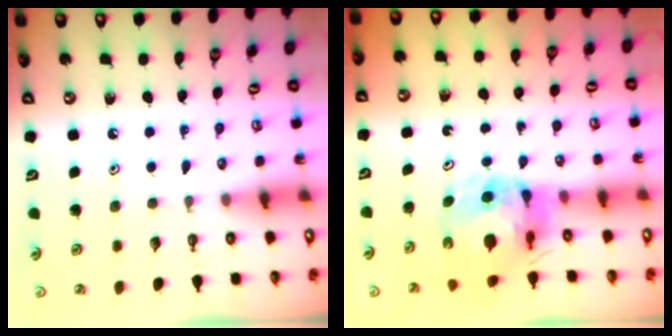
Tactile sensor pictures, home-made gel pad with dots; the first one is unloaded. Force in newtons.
{"total": 10.0, "press": 9.9, "slide": 1.3}